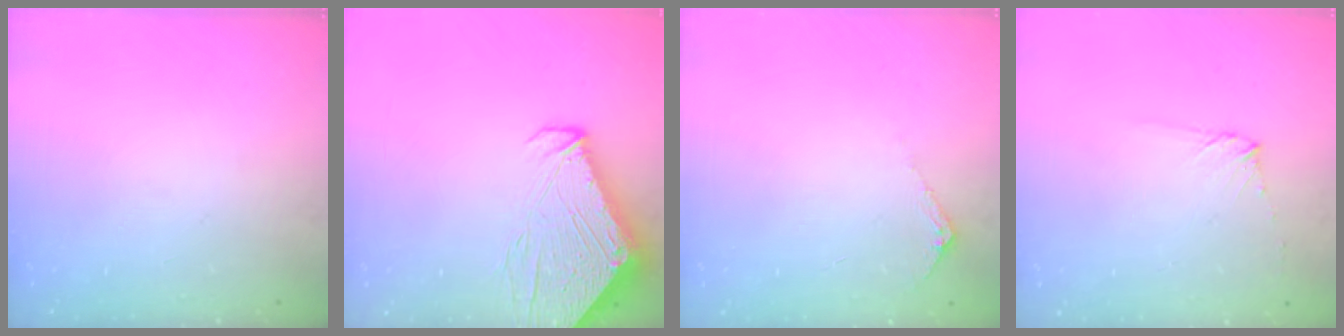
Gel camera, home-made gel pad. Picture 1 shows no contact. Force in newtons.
{"total": 9.6, "press": 9.6, "slide": 1.1}
{"total": 5.8, "press": 5.8, "slide": 0.8}
{"total": 5.1, "press": 5.1, "slide": 0.8}